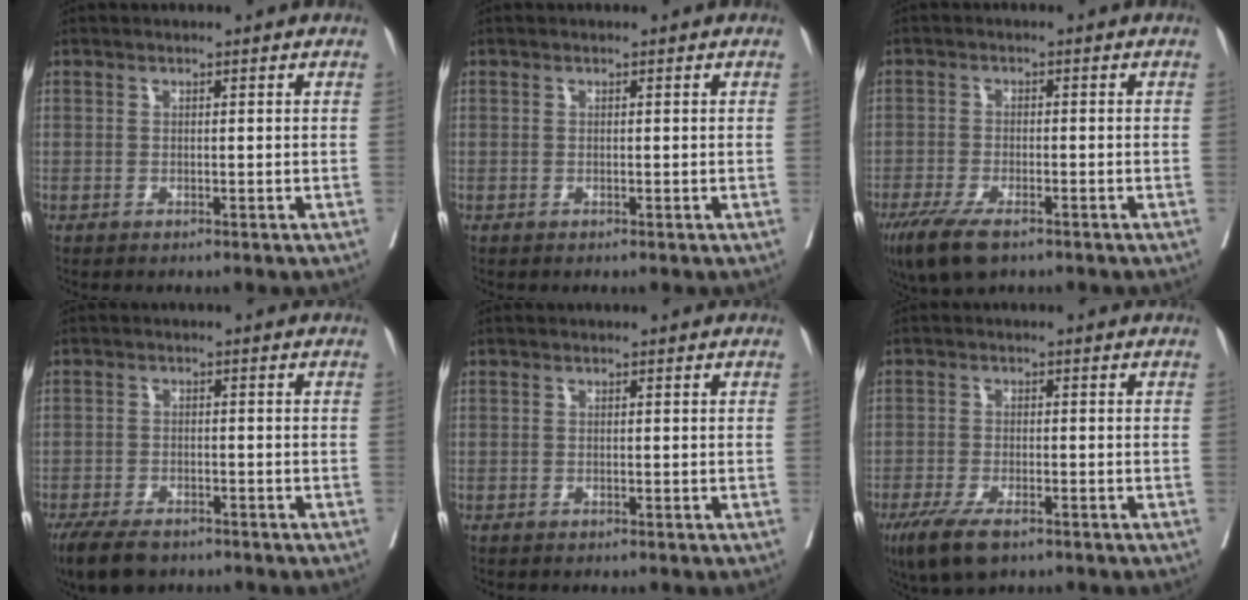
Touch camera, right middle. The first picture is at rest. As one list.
[{"total": 0.0}, {"total": 7.5, "force": [-5.1, 2.3, 5.0], "torque": [-0.091, -0.016, -0.086]}, {"total": 7.2, "force": [-5.5, 2.9, 3.5], "torque": [-0.058, -0.008, -0.089]}, {"total": 0.0}, {"total": 6.7, "force": [-4.4, 2.0, 4.6], "torque": [-0.086, -0.015, -0.075]}]